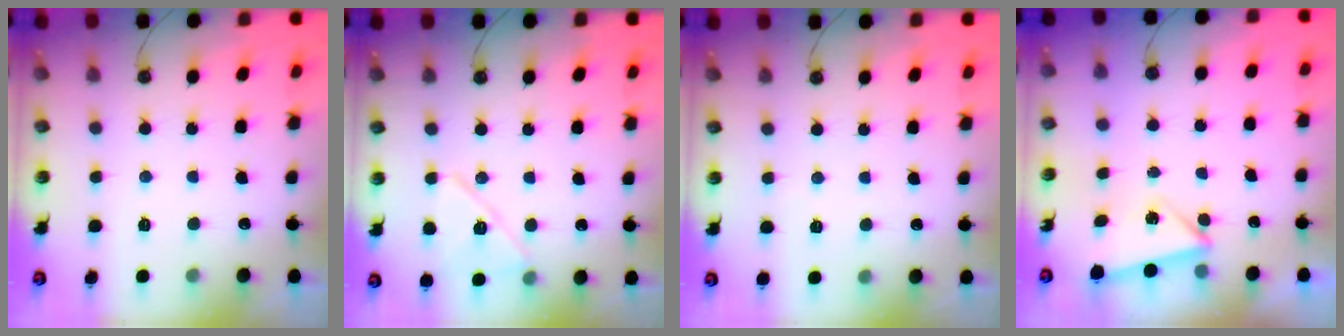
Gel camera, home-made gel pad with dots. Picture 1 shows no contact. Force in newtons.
{"total": 13.5, "press": 12.9, "slide": 3.9}
{"total": 1.1, "press": 0.7, "slide": 0.8}
{"total": 2.9, "press": 2.7, "slide": 1.2}